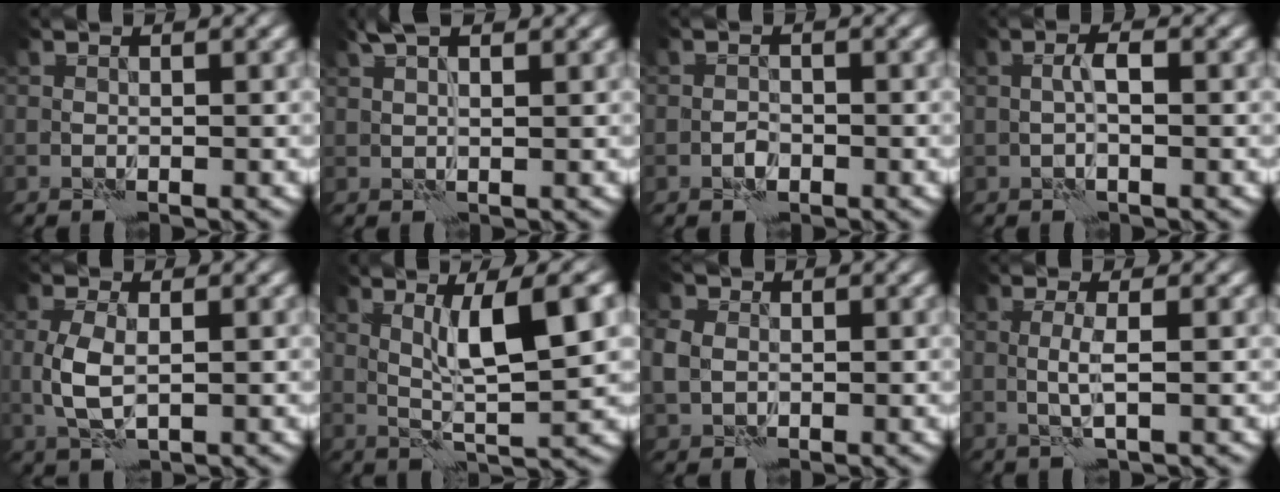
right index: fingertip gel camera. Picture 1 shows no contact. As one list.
[{"total": 2.6, "force": [1.9, 0.5, 1.6], "torque": [-0.033, 0.006, 0.032]}, {"total": 0.8, "force": [-0.5, 0.5, 0.4], "torque": [-0.003, 0.003, -0.009]}, {"total": 1.3, "force": [0.3, 0.1, 1.3], "torque": [-0.025, 0.004, 0.004]}, {"total": 3.2, "force": [0.2, 1.6, 2.8], "torque": [-0.070, -0.005, 0.005]}, {"total": 6.6, "force": [2.0, 0.7, 6.3], "torque": [-0.106, 0.000, 0.038]}, {"total": 3.6, "force": [0.3, 2.9, 2.0], "torque": [-0.056, 0.006, 0.004]}, {"total": 1.7, "force": [0.3, -0.1, 1.7], "torque": [-0.037, -0.004, 0.003]}]